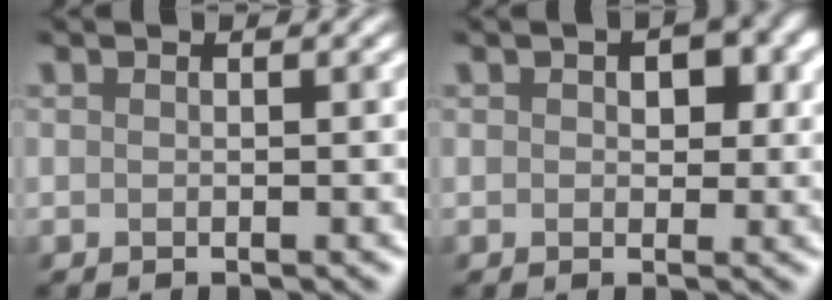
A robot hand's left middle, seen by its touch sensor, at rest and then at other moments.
{"total": 3.0, "force": [0.7, 2.1, 1.9], "torque": [-0.008, 0.009, 0.004]}